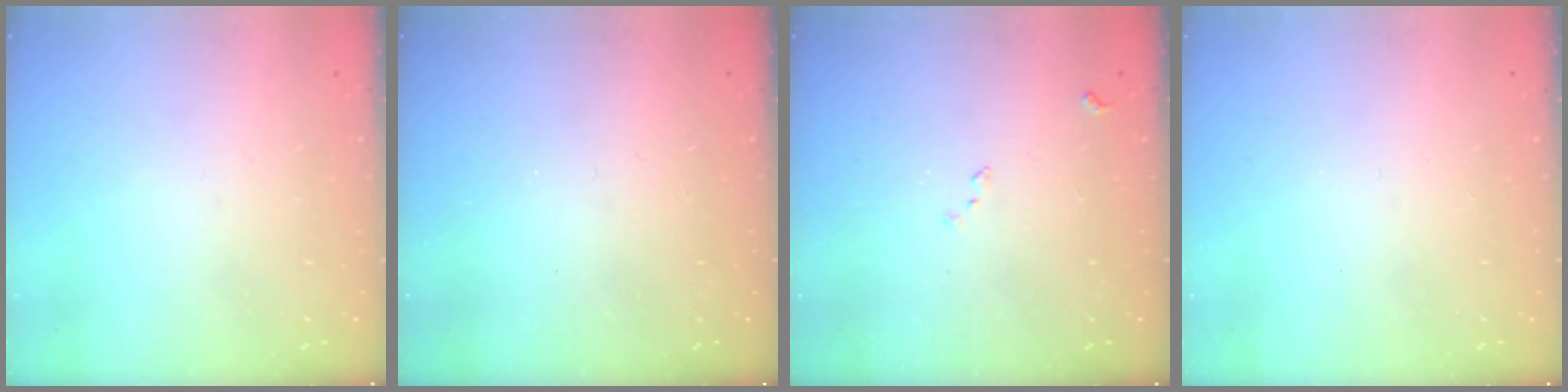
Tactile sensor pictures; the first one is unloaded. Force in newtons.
{"total": 1.3, "press": 1.2, "slide": 0.2}
{"total": 8.2, "press": 8.1, "slide": 1.0}
{"total": 0.0}